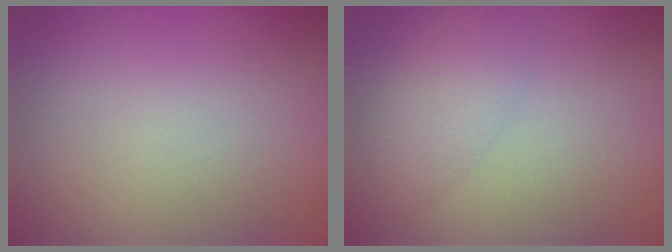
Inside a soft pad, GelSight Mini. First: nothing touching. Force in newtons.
{"total": 3.0, "press": 3.0, "slide": 0.2}